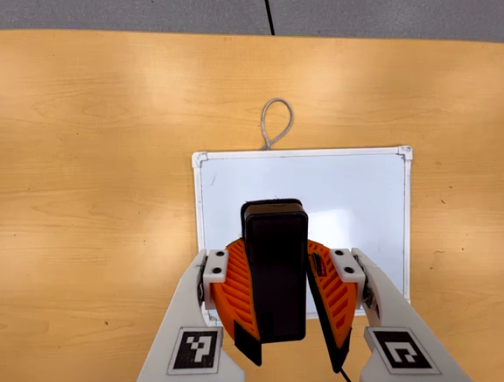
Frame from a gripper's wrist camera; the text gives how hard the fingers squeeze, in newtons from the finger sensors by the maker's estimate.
{"total": 10.3, "left": 10.4, "right": 10.2}